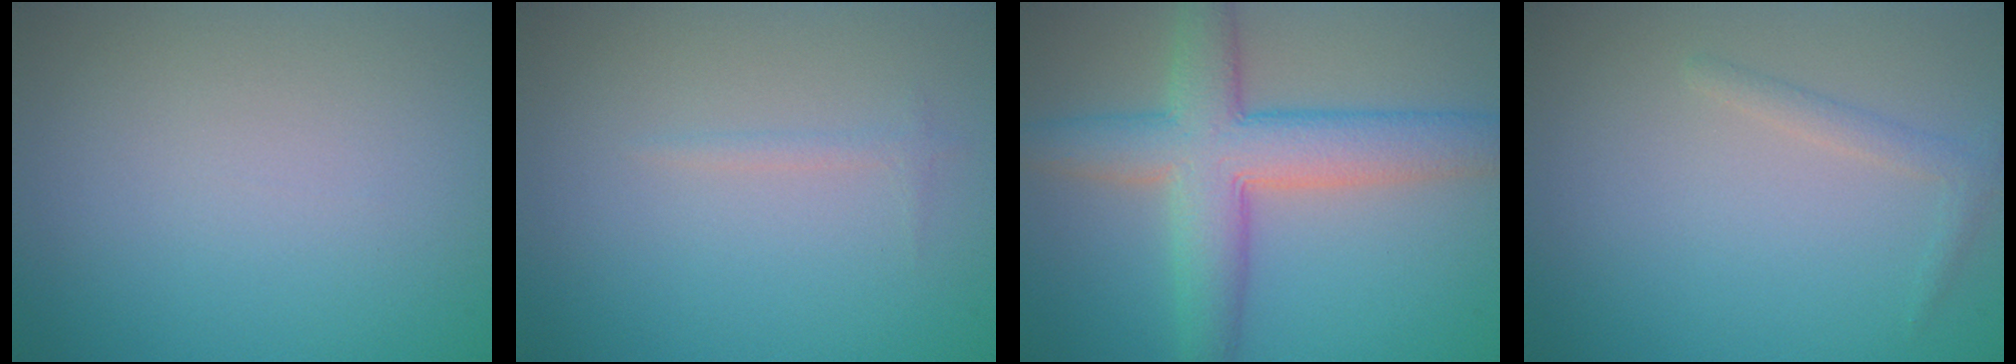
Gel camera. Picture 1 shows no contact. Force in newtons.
{"total": 0.7, "press": 0.7, "slide": 0.1}
{"total": 7.6, "press": 7.6, "slide": 0.4}
{"total": 1.3, "press": 1.3, "slide": 0.0}